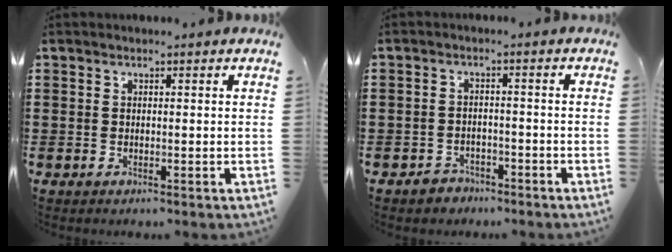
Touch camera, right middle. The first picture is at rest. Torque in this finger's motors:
{"motor_torque": [0.55, 0.24, -0.01, 0.00]}